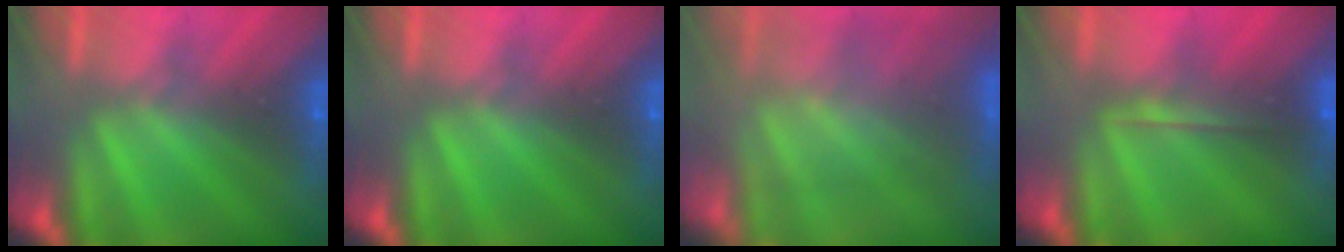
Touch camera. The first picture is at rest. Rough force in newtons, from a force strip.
{"total": 0.0}
{"total": 4.6}
{"total": 2.1}